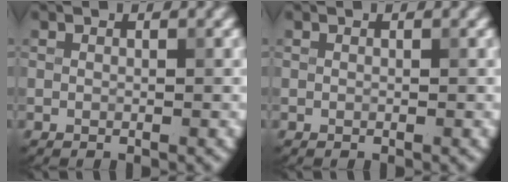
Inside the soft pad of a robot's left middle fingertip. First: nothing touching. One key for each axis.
{"total": 0.0}